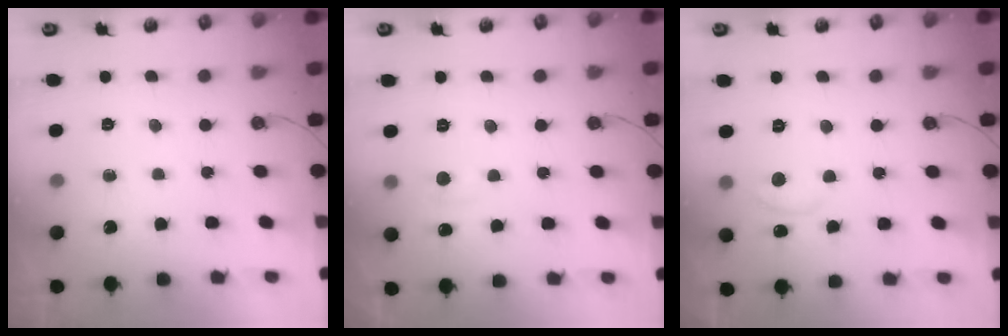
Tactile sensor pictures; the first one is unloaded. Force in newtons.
{"total": 1.4, "press": 1.3, "slide": 0.6}
{"total": 1.4, "press": 1.4, "slide": 0.5}